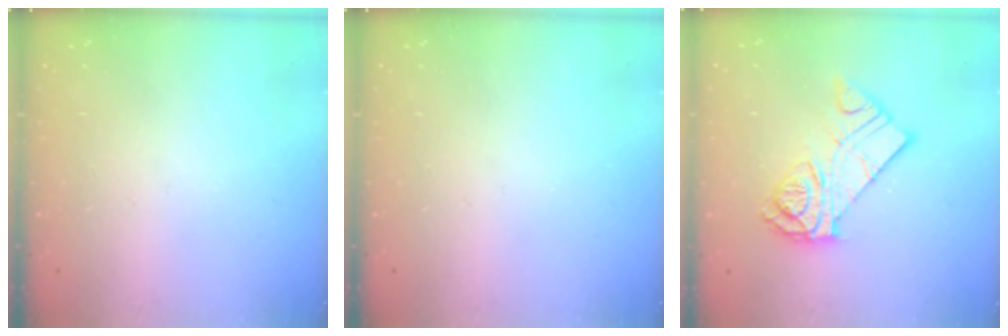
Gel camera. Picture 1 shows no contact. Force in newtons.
{"total": 0.0}
{"total": 12.9, "press": 12.9, "slide": 0.7}